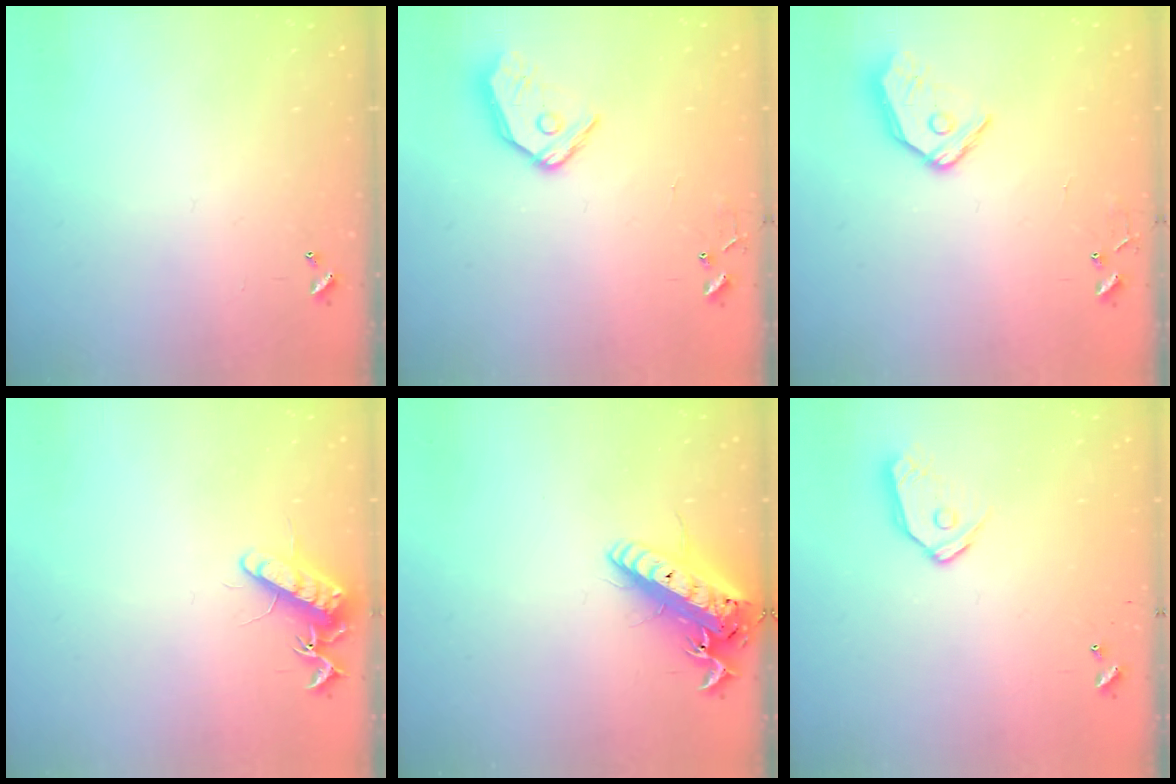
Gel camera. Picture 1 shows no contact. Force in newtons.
{"total": 12.4, "press": 12.2, "slide": 2.1}
{"total": 12.4, "press": 12.2, "slide": 2.1}
{"total": 11.9, "press": 11.8, "slide": 1.3}
{"total": 19.0, "press": 18.6, "slide": 3.8}
{"total": 9.8, "press": 9.8, "slide": 0.9}